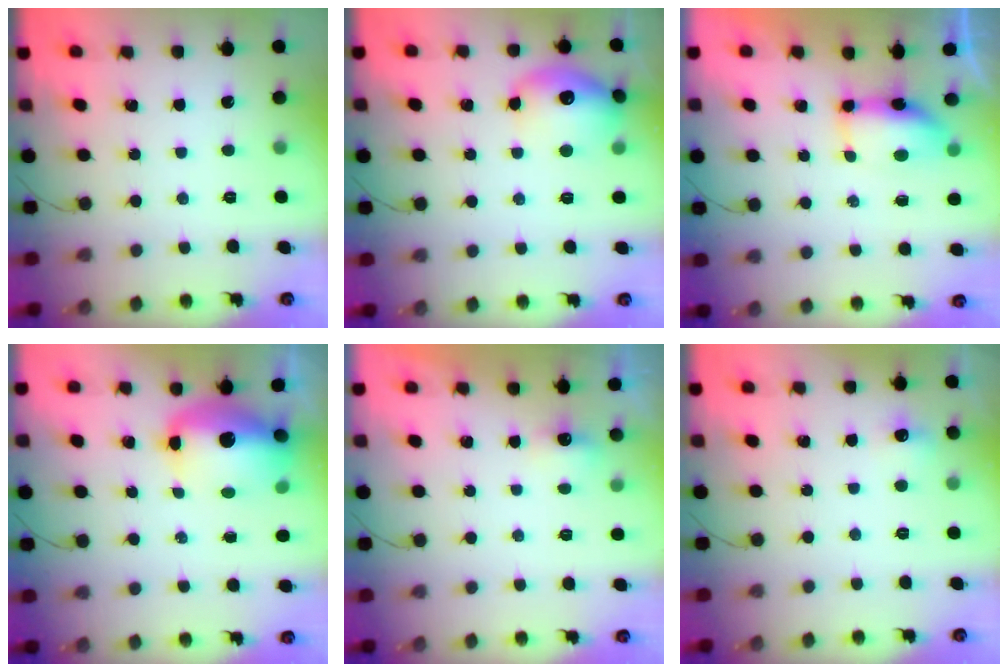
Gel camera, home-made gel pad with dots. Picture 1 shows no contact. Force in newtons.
{"total": 15.8, "press": 15.8, "slide": 1.5}
{"total": 13.3, "press": 8.6, "slide": 10.1}
{"total": 13.0, "press": 12.7, "slide": 2.9}
{"total": 2.3, "press": 2.2, "slide": 0.7}
{"total": 5.3, "press": 5.0, "slide": 1.7}